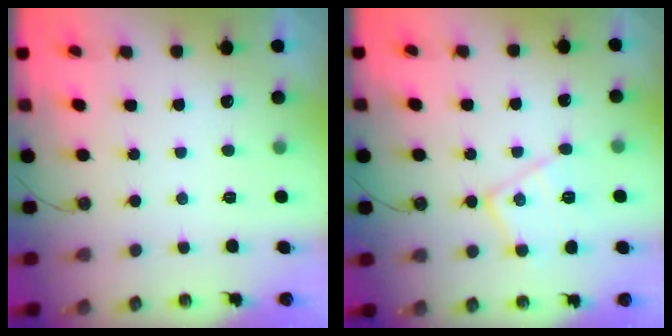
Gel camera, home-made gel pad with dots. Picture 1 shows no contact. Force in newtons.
{"total": 12.5, "press": 12.5, "slide": 0.3}